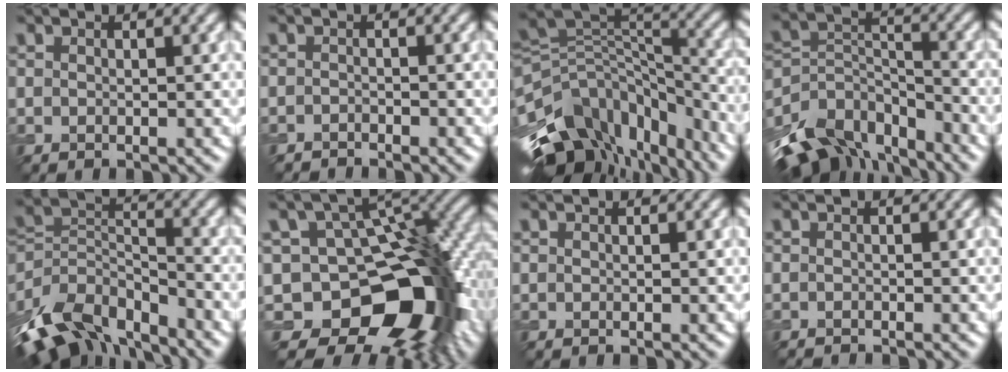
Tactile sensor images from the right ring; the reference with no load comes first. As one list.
[{"total": 1.2, "force": [-1.1, 0.3, 0.1], "torque": [0.002, -0.001, -0.022]}, {"total": 14.5, "force": [-7.6, 8.7, 8.8], "torque": [-0.188, 0.007, -0.109]}, {"total": 10.4, "force": [-7.1, 5.8, 4.8], "torque": [-0.107, -0.004, -0.132]}, {"total": 11.7, "force": [-7.4, 6.3, 6.5], "torque": [-0.147, -0.004, -0.139]}, {"total": 13.9, "force": [-5.5, 8.1, 9.8], "torque": [-0.127, 0.001, -0.091]}, {"total": 0.0}, {"total": 0.8, "force": [-0.8, 0.0, 0.1], "torque": [0.000, -0.007, -0.016]}]